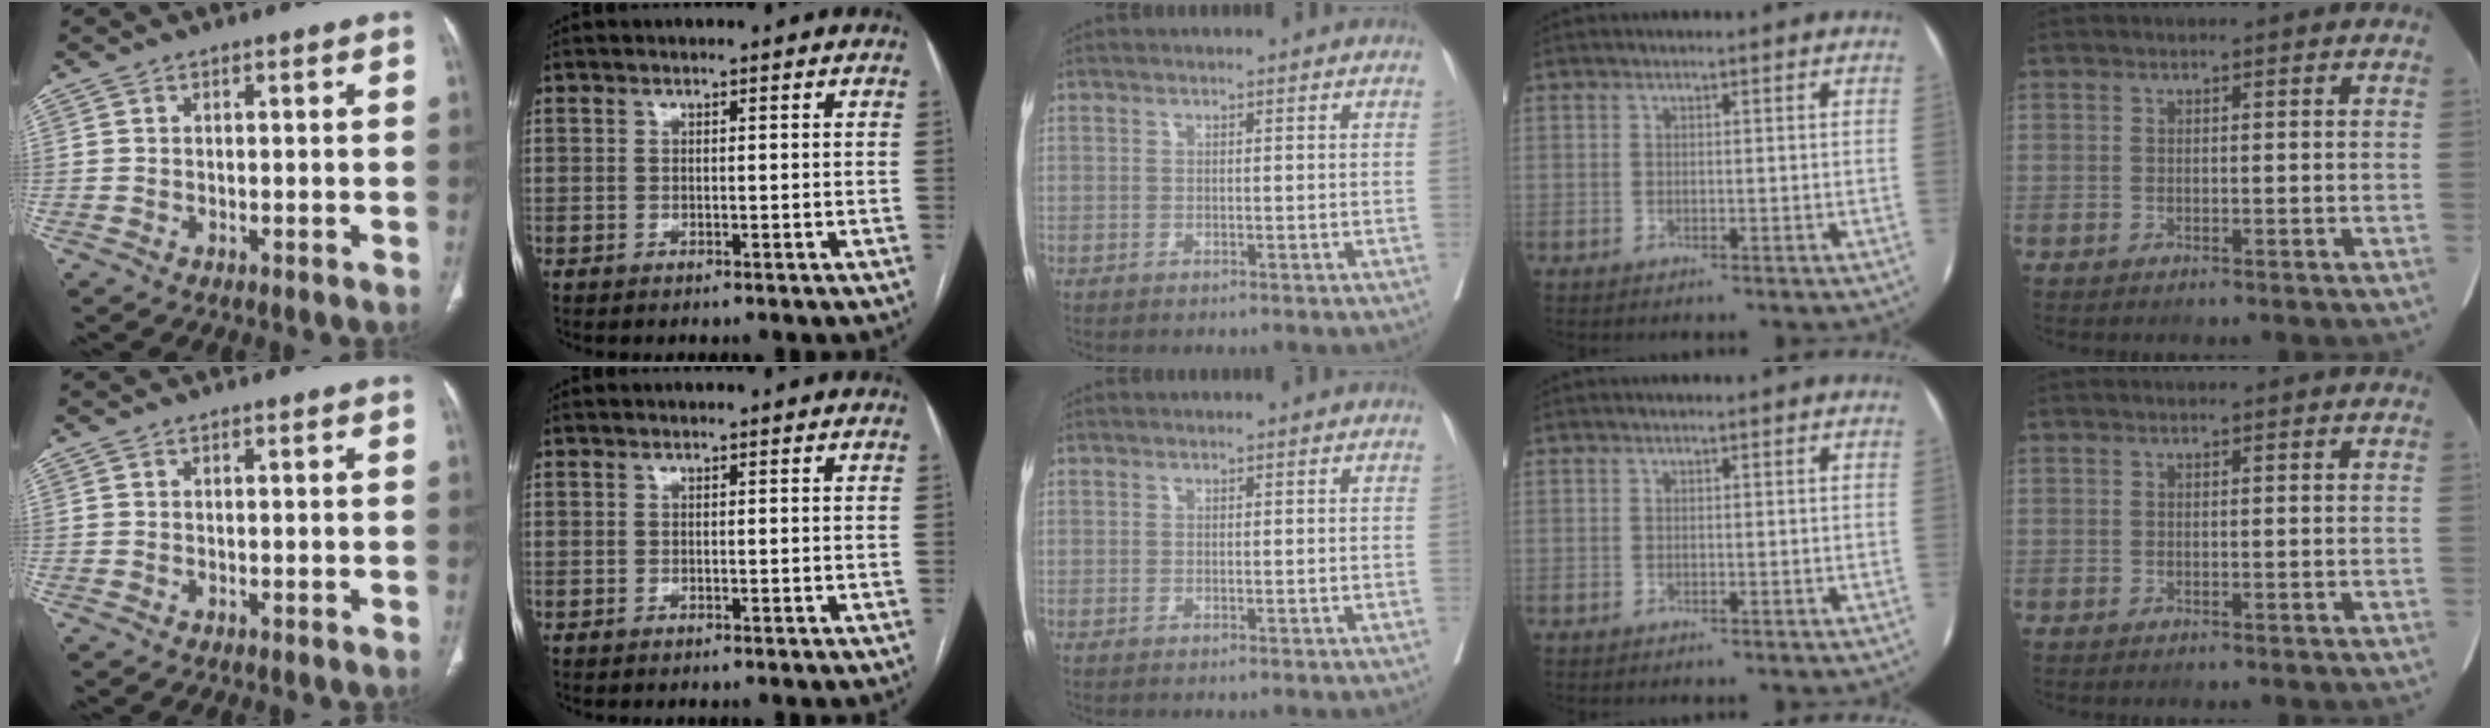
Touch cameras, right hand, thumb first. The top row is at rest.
{}